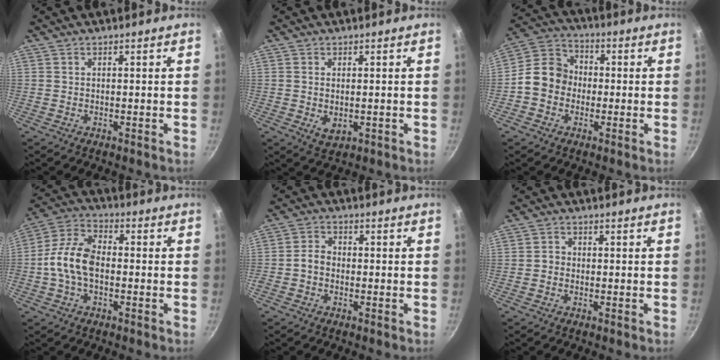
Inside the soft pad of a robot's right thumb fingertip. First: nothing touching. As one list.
[{"total": 3.2, "force": [-0.3, 1.9, 2.6], "torque": [-0.043, -0.009, 0.000]}, {"total": 9.7, "force": [-1.4, 8.3, 4.8], "torque": [-0.054, 0.031, -0.048]}, {"total": 10.8, "force": [-1.4, 6.4, 8.5], "torque": [-0.158, 0.038, -0.043]}, {"total": 3.2, "force": [-1.0, 2.4, 1.8], "torque": [-0.028, 0.019, -0.027]}, {"total": 1.5, "force": [-0.4, 1.3, 0.6], "torque": [-0.006, 0.008, -0.010]}]